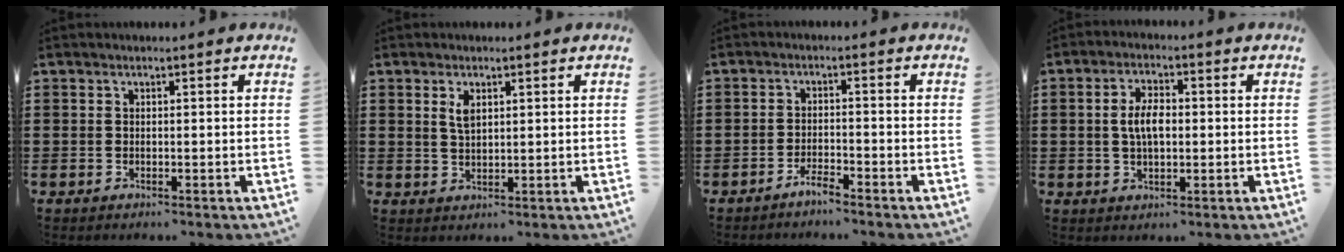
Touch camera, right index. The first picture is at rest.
{"total": 2.7, "force": [1.2, 1.2, 2.0], "torque": [-0.046, 0.004, 0.022]}
{"total": 2.4, "force": [-2.2, 0.0, 0.9], "torque": [-0.019, 0.002, -0.043]}
{"total": 5.1, "force": [0.1, 2.5, 4.5], "torque": [-0.087, 0.003, -0.004]}